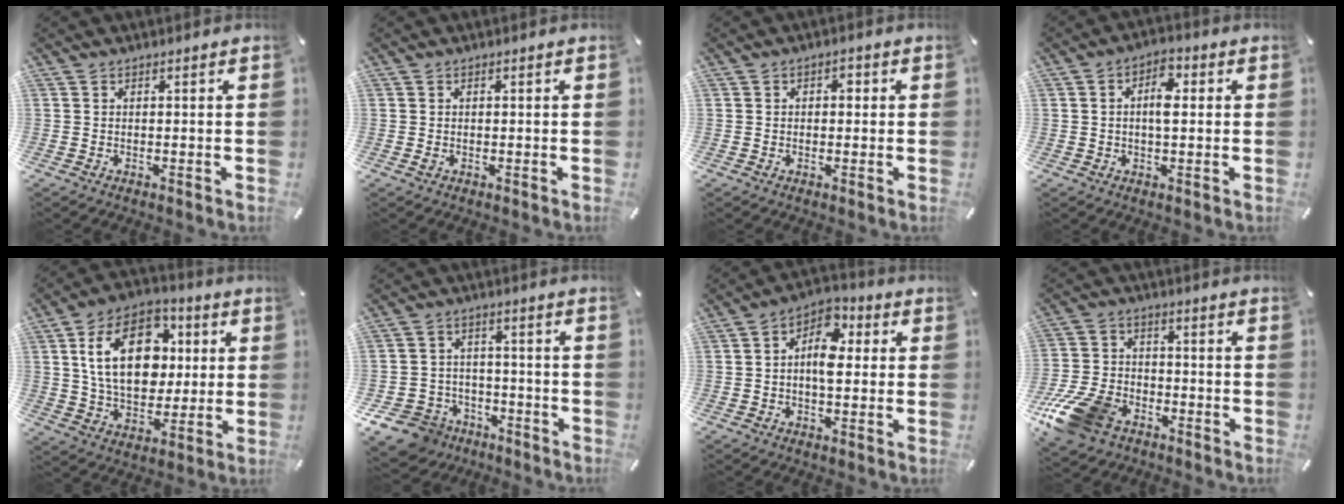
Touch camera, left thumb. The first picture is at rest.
{"total": 0.8, "force": [-0.1, 0.6, 0.5], "torque": [-0.009, 0.001, -0.002]}
{"total": 2.1, "force": [-0.3, 1.7, 1.1], "torque": [-0.015, 0.007, -0.012]}
{"total": 5.7, "force": [0.7, 3.0, 4.8], "torque": [-0.070, 0.002, 0.005]}
{"total": 19.2, "force": [3.5, 13.5, 13.2], "torque": [-0.235, 0.010, 0.061]}
{"total": 9.6, "force": [-6.1, 7.1, 2.2], "torque": [-0.062, 0.042, -0.113]}
{"total": 8.6, "force": [0.7, 5.6, 6.5], "torque": [-0.095, -0.004, 0.009]}
{"total": 13.8, "force": [-8.0, 8.9, 6.9], "torque": [-0.140, 0.051, -0.143]}